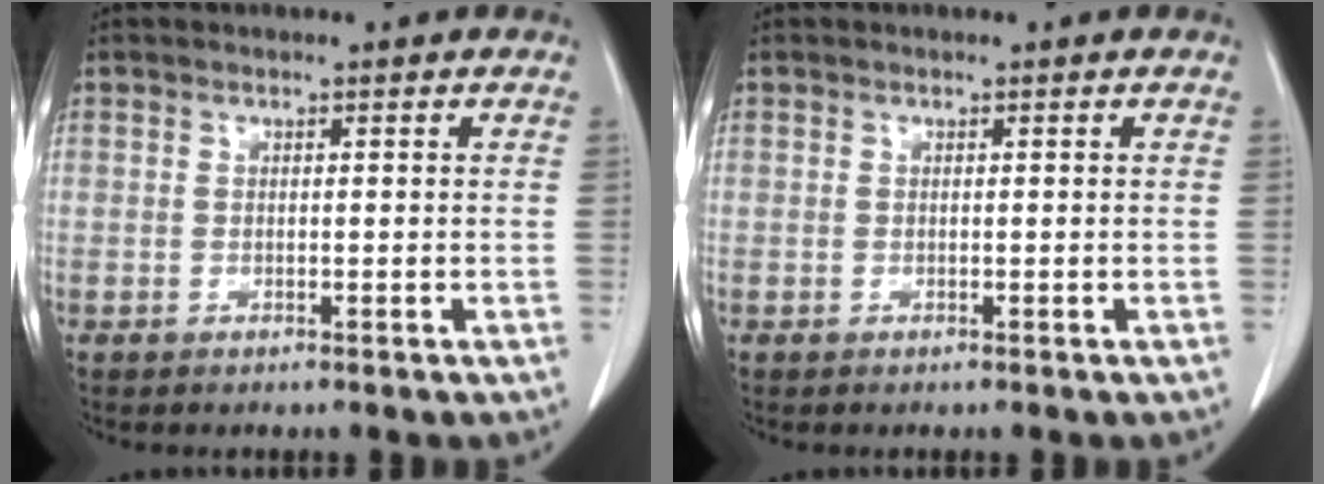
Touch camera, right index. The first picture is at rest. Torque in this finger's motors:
{"motor_torque": [0.00, 0.00, 0.00, 0.00]}